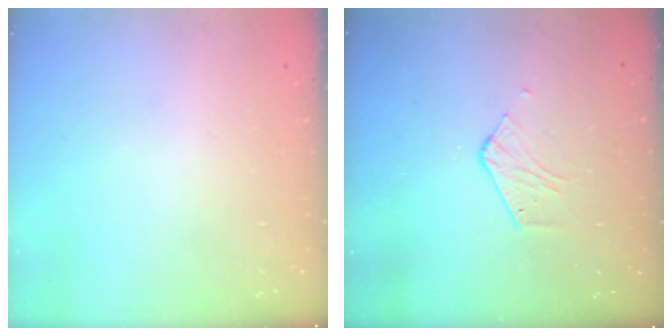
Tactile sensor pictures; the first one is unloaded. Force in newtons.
{"total": 3.7, "press": 3.7, "slide": 0.3}